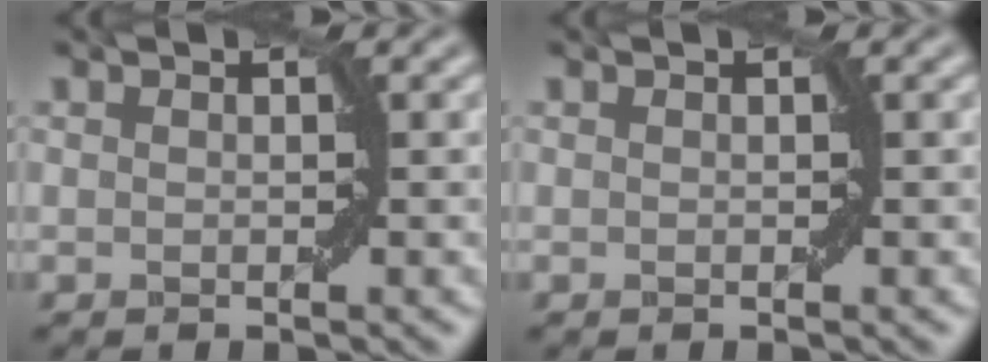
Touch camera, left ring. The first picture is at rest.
{"total": 0.0}